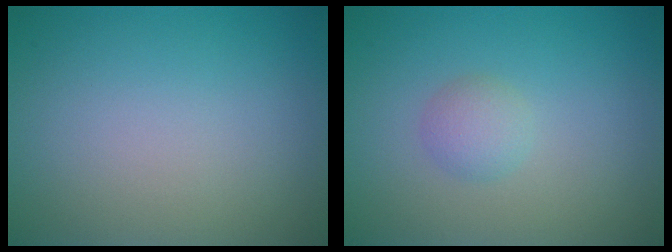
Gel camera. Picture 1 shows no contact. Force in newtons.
{"total": 1.6, "press": 1.6, "slide": 0.1}